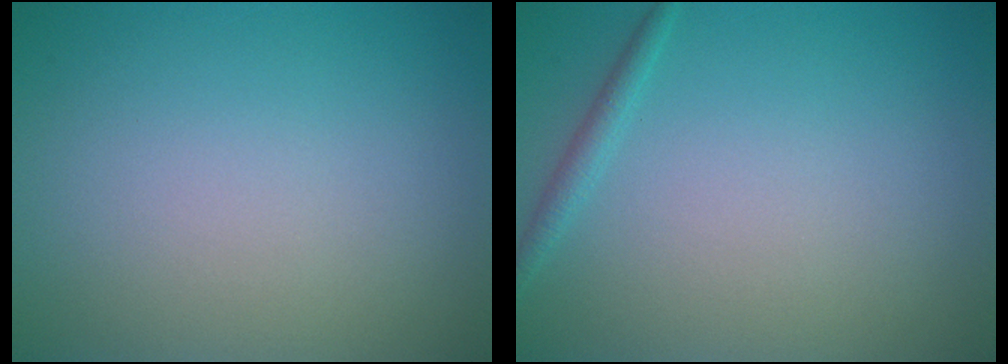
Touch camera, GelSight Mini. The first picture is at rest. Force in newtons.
{"total": 1.1, "press": 1.1, "slide": 0.0}